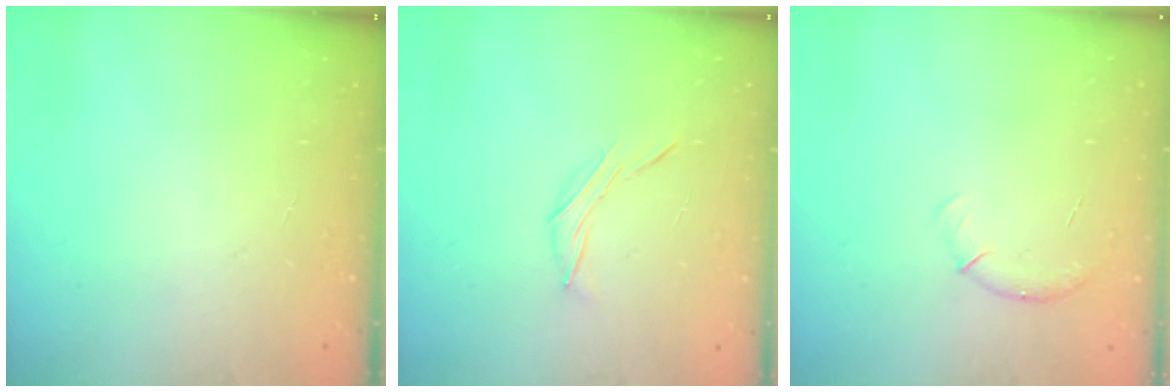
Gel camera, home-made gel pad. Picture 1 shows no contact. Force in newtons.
{"total": 5.5, "press": 5.4, "slide": 1.2}
{"total": 6.1, "press": 5.9, "slide": 1.5}